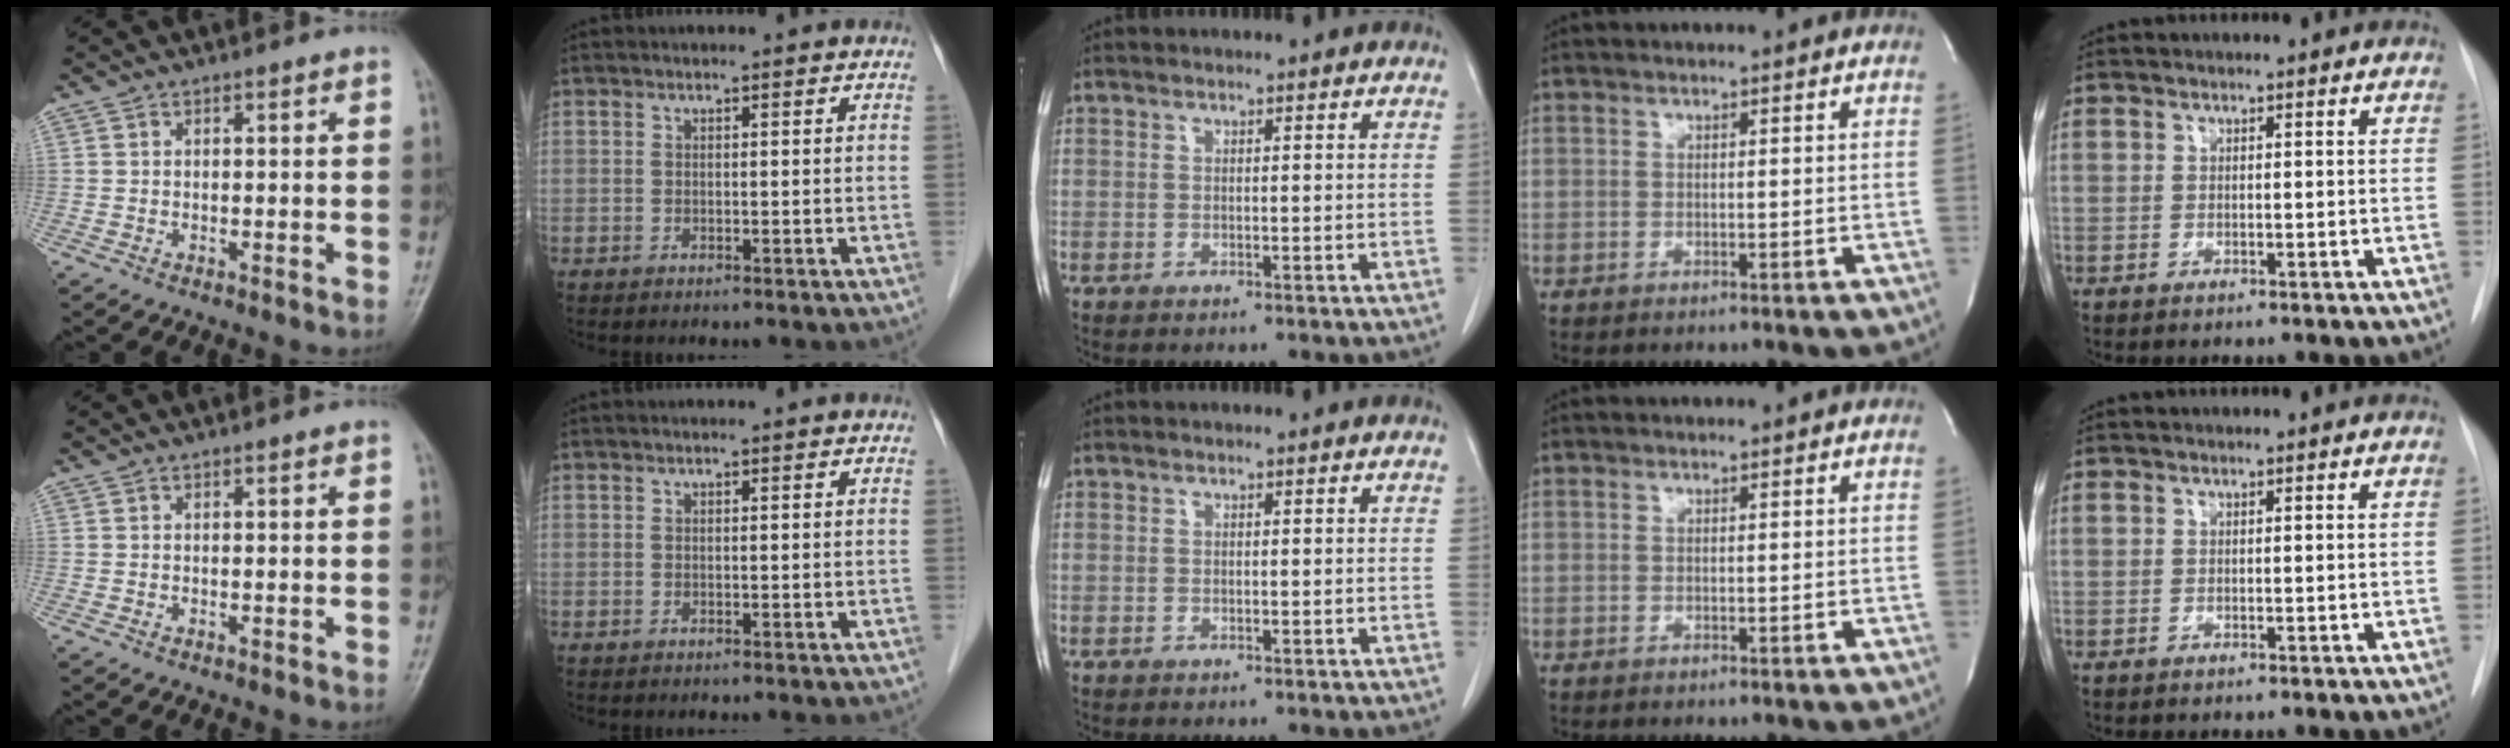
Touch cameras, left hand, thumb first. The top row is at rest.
{}